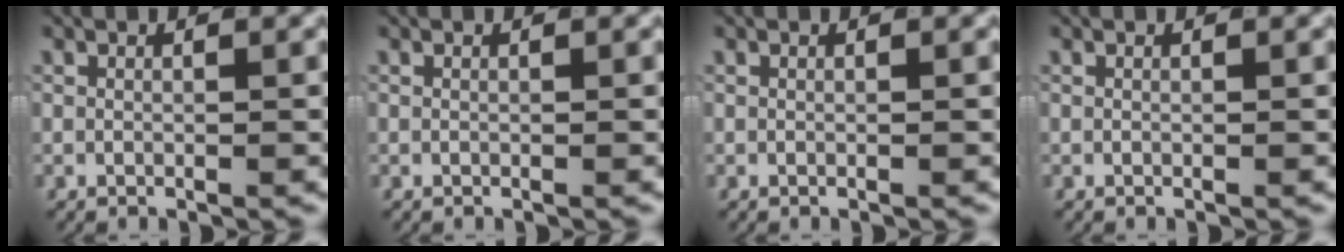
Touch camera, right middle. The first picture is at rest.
{"total": 0.0}
{"total": 0.0}
{"total": 0.0}